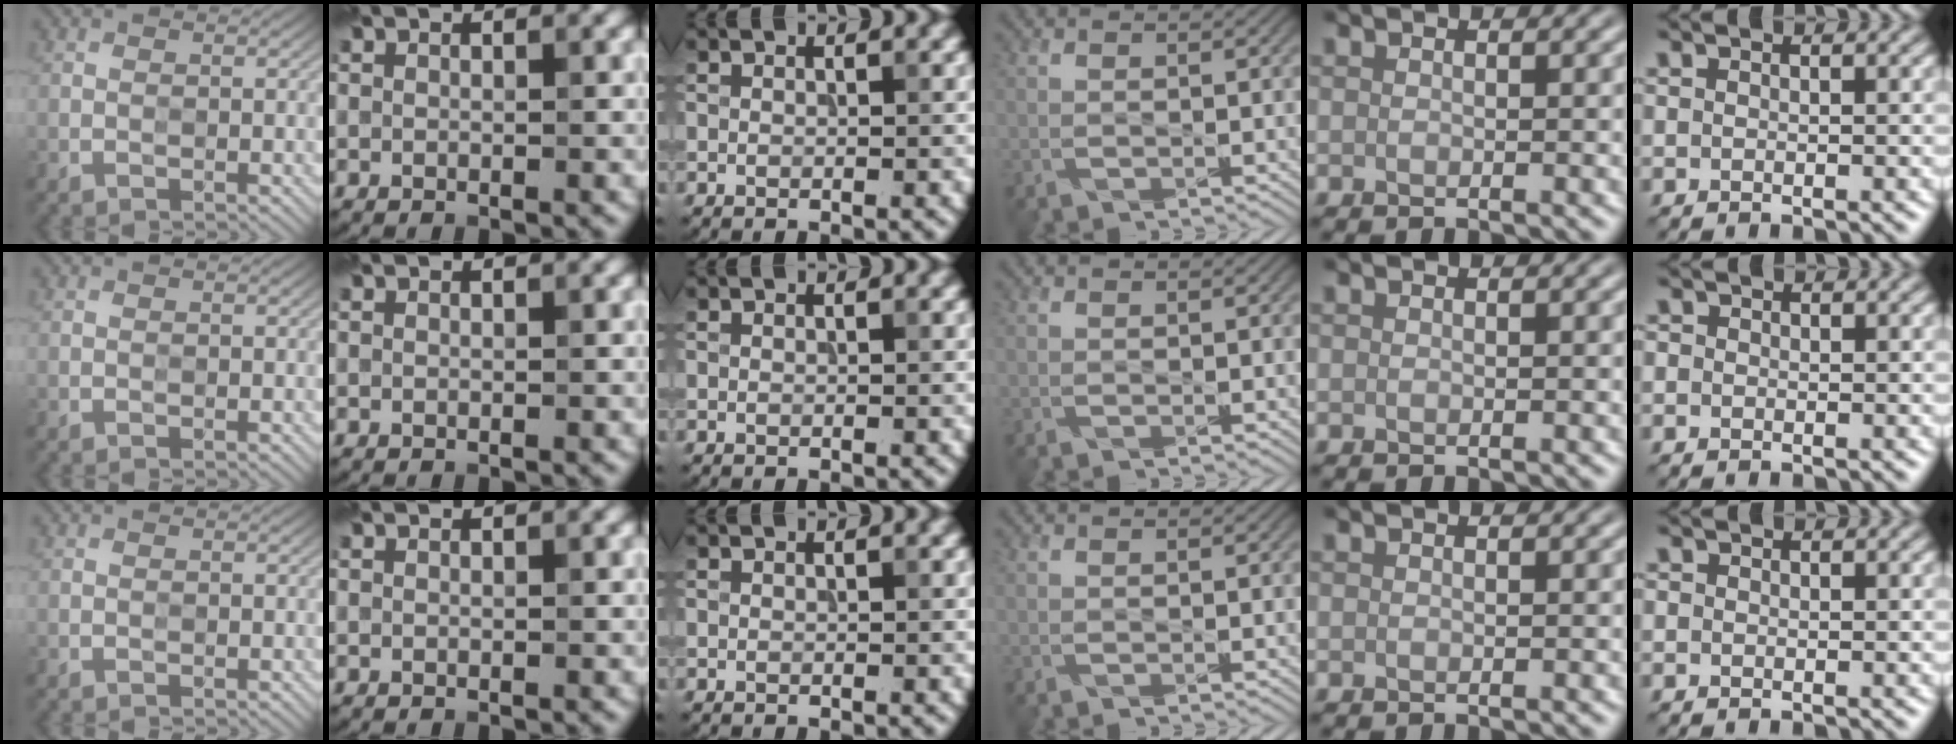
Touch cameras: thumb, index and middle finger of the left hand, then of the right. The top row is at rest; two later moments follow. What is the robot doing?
{"motion": "press", "object": "sticky note"}